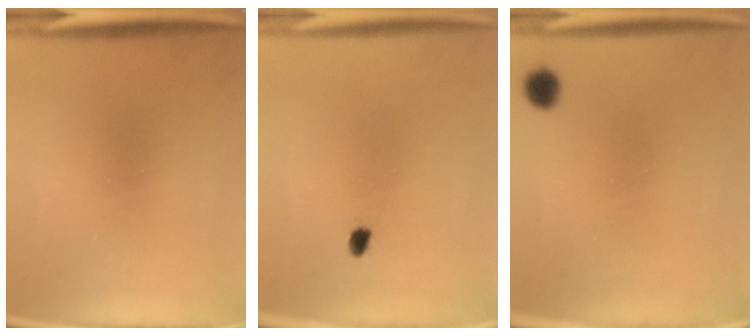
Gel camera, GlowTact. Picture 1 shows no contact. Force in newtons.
{"total": 1.2}
{"total": 2.2}